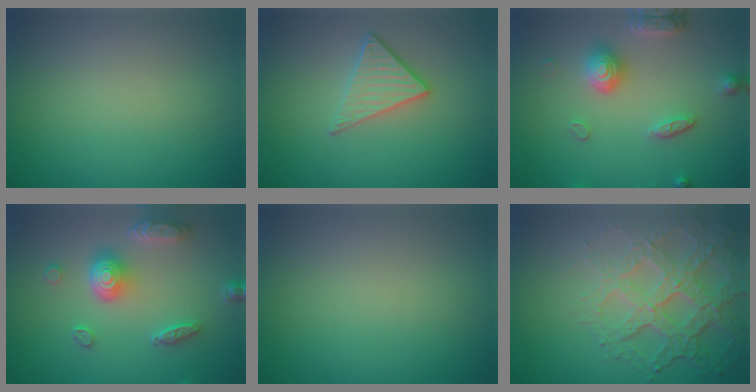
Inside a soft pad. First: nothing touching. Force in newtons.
{"total": 2.8, "press": 2.5, "slide": 1.3}
{"total": 4.1, "press": 3.5, "slide": 2.0}
{"total": 4.9, "press": 3.9, "slide": 2.9}
{"total": 0.0}
{"total": 7.0, "press": 5.0, "slide": 4.9}